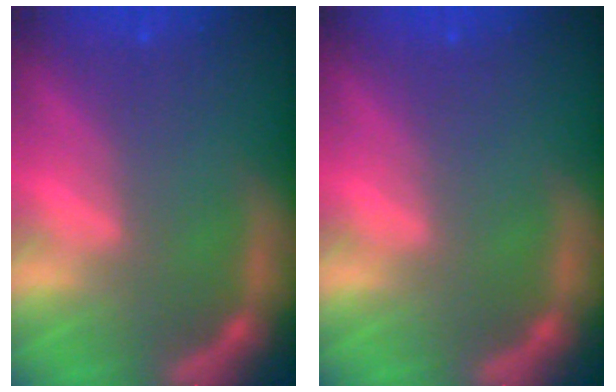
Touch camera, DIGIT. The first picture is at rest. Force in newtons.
{"total": 0.0}